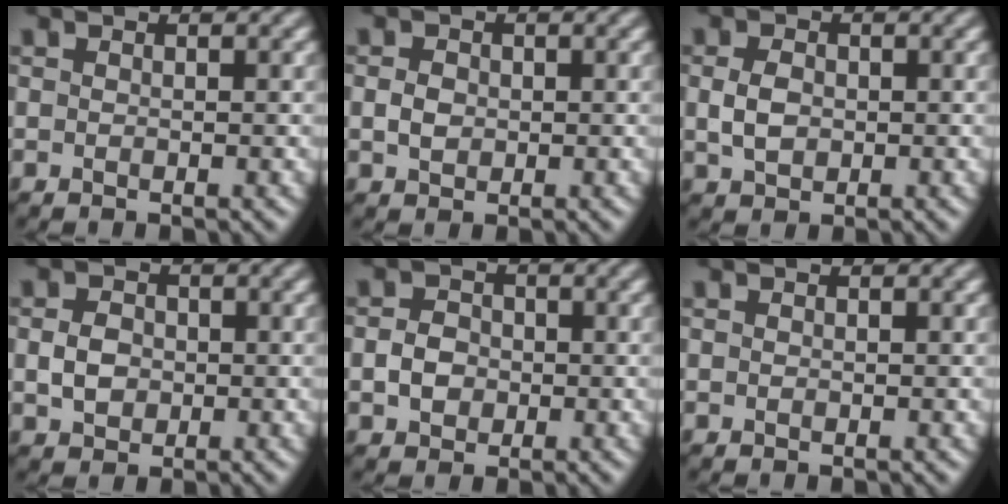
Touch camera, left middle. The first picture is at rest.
{"total": 1.7, "force": [0.0, 1.4, 1.0], "torque": [-0.021, -0.001, -0.003]}
{"total": 2.6, "force": [0.1, 1.9, 1.7], "torque": [-0.039, 0.000, 0.000]}
{"total": 2.5, "force": [-0.1, 2.1, 1.5], "torque": [-0.031, 0.000, -0.005]}
{"total": 2.5, "force": [-0.4, 2.1, 1.3], "torque": [-0.022, 0.002, -0.013]}
{"total": 0.0}